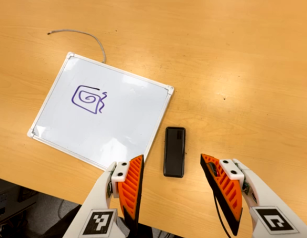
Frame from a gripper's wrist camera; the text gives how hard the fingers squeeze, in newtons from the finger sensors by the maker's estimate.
{"total": 0.0}